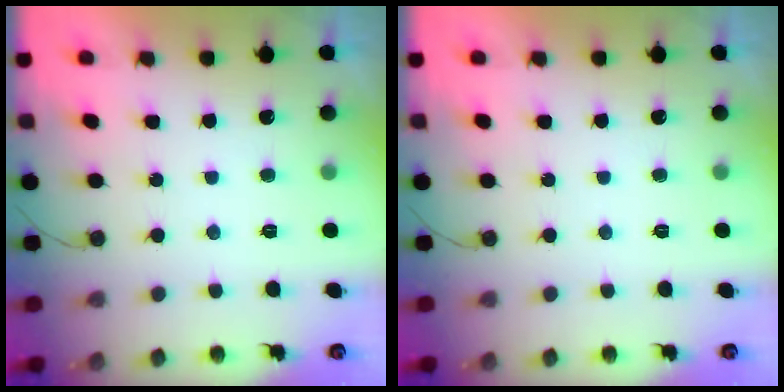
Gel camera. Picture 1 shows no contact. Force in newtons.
{"total": 0.0}